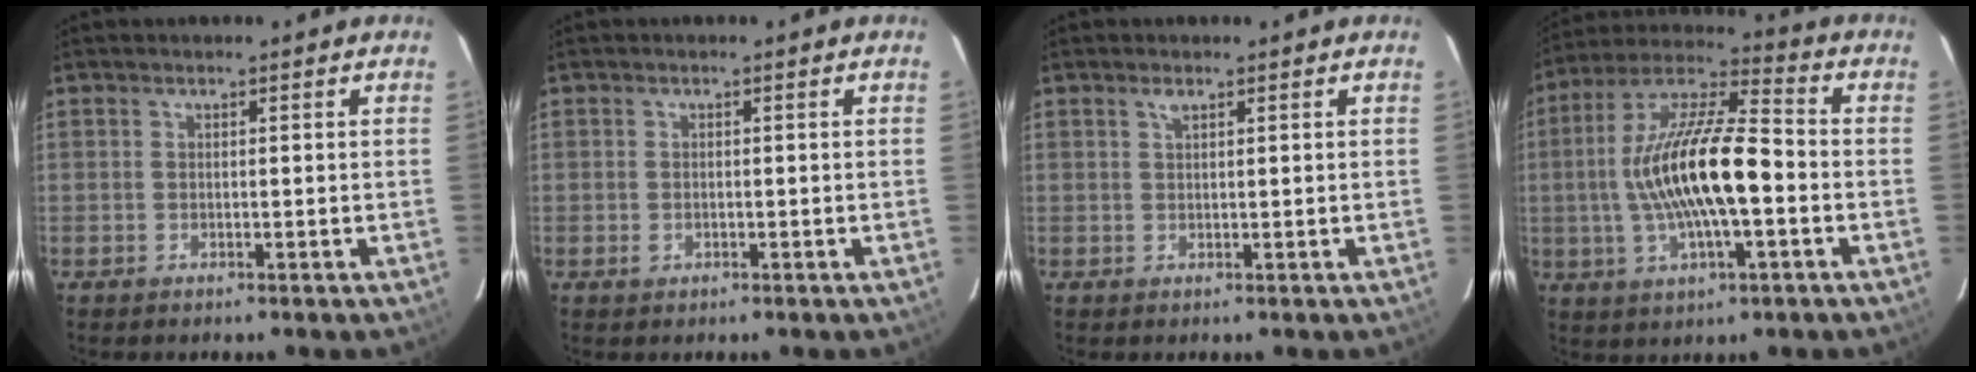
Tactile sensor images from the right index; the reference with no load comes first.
{"total": 1.2, "force": [-0.4, 1.0, 0.4], "torque": [-0.008, -0.002, -0.005]}
{"total": 1.0, "force": [0.7, 0.2, 0.7], "torque": [-0.013, 0.003, 0.012]}
{"total": 17.7, "force": [-2.2, 4.9, 16.8], "torque": [-0.319, 0.010, -0.043]}